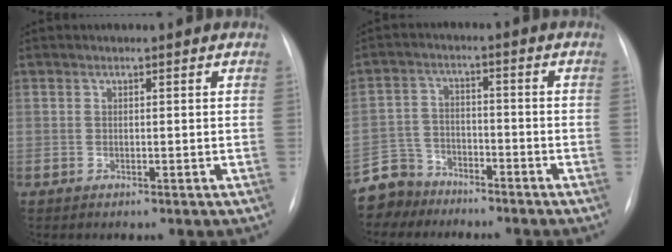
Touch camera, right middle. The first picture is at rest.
{"total": 6.7, "force": [-5.8, 3.3, -0.6], "torque": [0.011, 0.005, -0.114]}